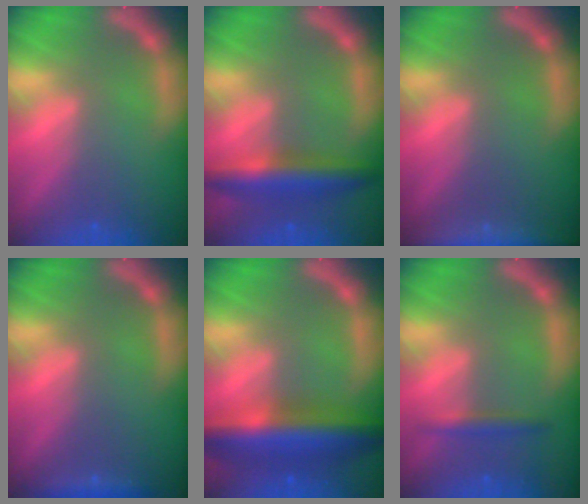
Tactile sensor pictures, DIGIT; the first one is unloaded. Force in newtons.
{"total": 5.5}
{"total": 7.9}
{"total": 1.4}
{"total": 9.0}
{"total": 1.9}